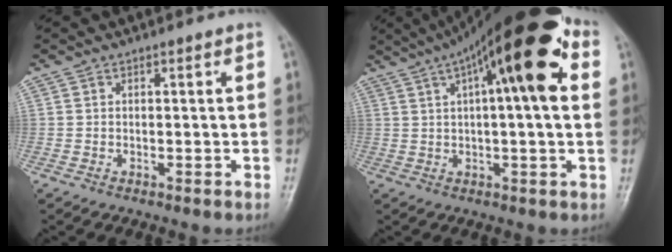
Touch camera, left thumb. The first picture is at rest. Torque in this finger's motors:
{"motor_torque": [0.04, 1.55, 2.29, -0.48, 0.53]}